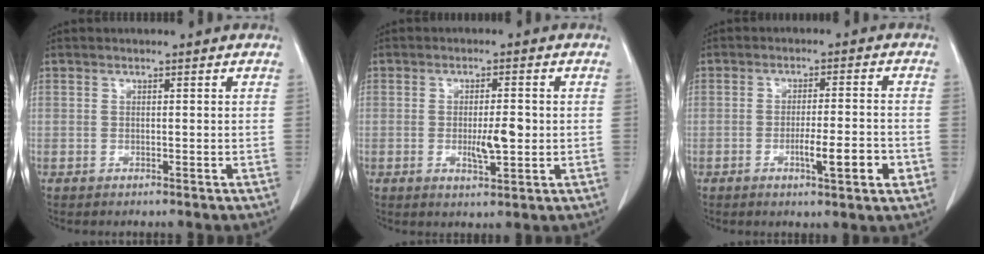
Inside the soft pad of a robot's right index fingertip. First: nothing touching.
{"total": 4.7, "force": [-0.5, 1.1, 4.5], "torque": [-0.076, -0.004, -0.005]}
{"total": 6.7, "force": [-2.4, 0.7, 6.2], "torque": [-0.093, -0.002, -0.033]}